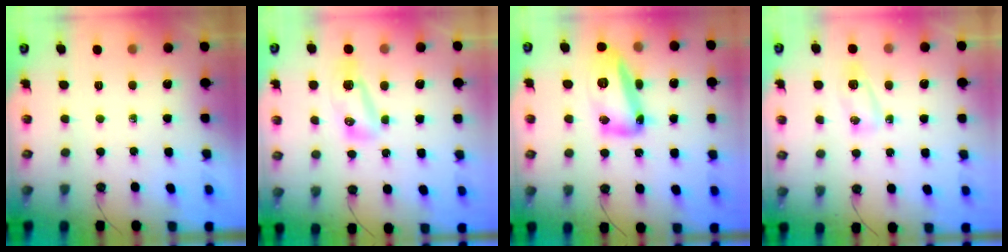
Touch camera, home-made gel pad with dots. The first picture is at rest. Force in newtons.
{"total": 8.4, "press": 8.2, "slide": 1.8}
{"total": 15.6, "press": 15.4, "slide": 2.4}
{"total": 7.7, "press": 6.3, "slide": 4.4}